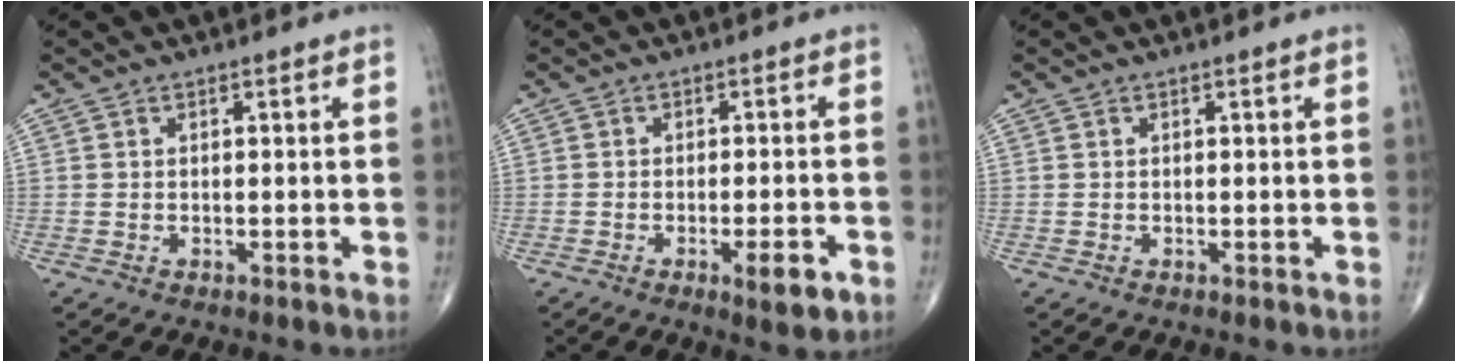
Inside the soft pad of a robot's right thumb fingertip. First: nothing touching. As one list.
[{"total": 5.2, "force": [-2.4, 1.3, 4.4], "torque": [-0.060, 0.002, -0.030]}, {"total": 0.0}]